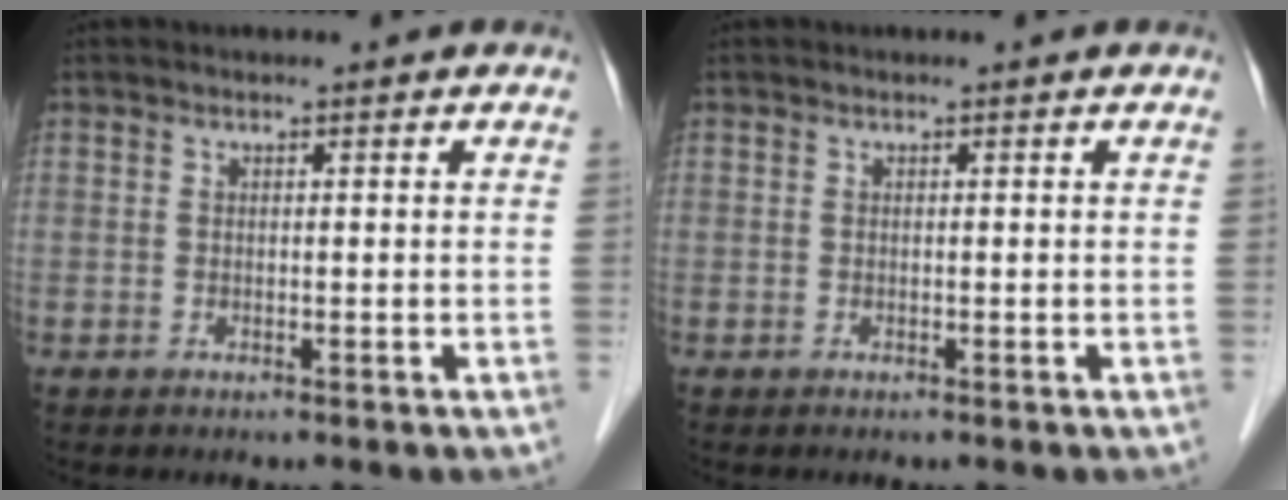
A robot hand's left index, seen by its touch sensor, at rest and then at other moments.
{"total": 0.0}